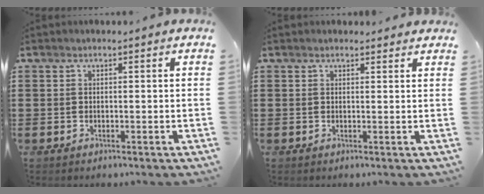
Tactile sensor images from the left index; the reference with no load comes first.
{"total": 1.2, "force": [1.1, 0.4, 0.1], "torque": [-0.003, 0.003, 0.023]}